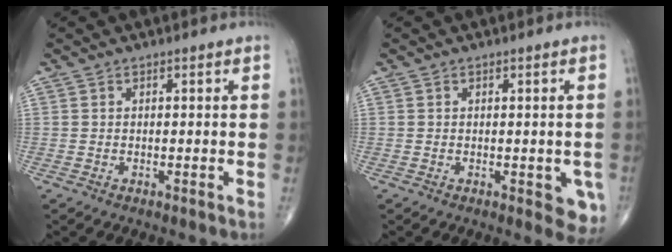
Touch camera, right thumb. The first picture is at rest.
{"total": 4.8, "force": [-1.3, 2.4, 4.0], "torque": [-0.021, -0.004, -0.014]}